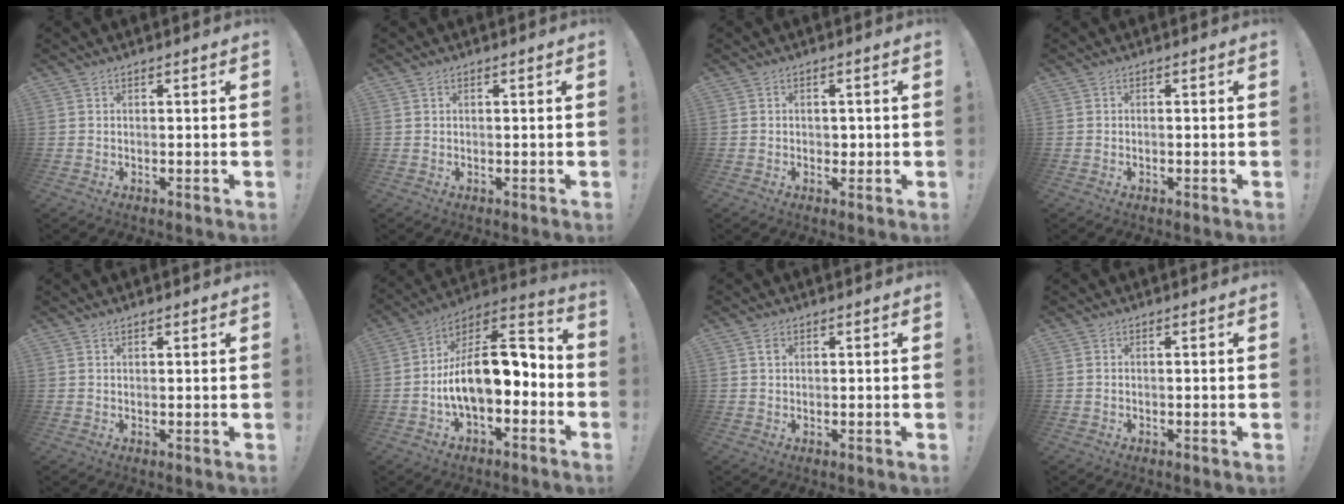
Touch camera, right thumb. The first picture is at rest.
{"total": 0.8, "force": [0.4, 0.6, 0.3], "torque": [-0.007, 0.003, 0.009]}
{"total": 1.6, "force": [-0.2, 1.4, 0.7], "torque": [-0.007, 0.001, -0.005]}
{"total": 0.0}
{"total": 0.9, "force": [0.8, 0.3, 0.3], "torque": [0.003, -0.004, 0.014]}
{"total": 16.5, "force": [-1.5, 8.5, 14.1], "torque": [-0.233, 0.005, -0.018]}
{"total": 1.4, "force": [0.6, 1.1, 0.6], "torque": [0.001, -0.003, 0.007]}
{"total": 0.0}